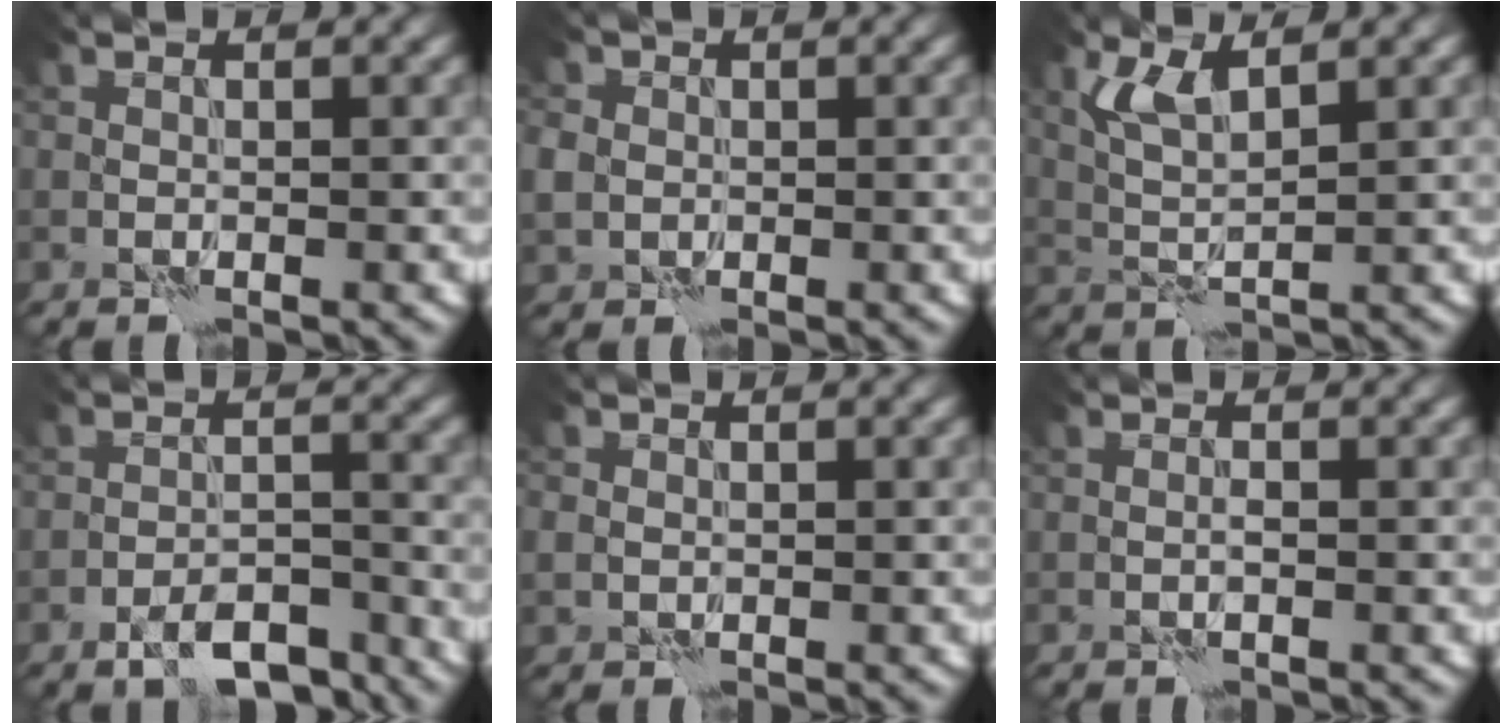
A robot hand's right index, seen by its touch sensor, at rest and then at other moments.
{"total": 2.3, "force": [0.0, 2.2, 0.7], "torque": [-0.019, 0.002, -0.005]}
{"total": 3.2, "force": [1.8, 0.9, 2.5], "torque": [-0.064, -0.001, 0.038]}
{"total": 6.1, "force": [-4.4, 2.1, 3.6], "torque": [-0.053, 0.003, -0.073]}
{"total": 1.2, "force": [-0.2, 1.1, 0.4], "torque": [-0.007, -0.003, -0.005]}
{"total": 0.6, "force": [-0.3, 0.0, 0.5], "torque": [-0.012, 0.001, -0.007]}